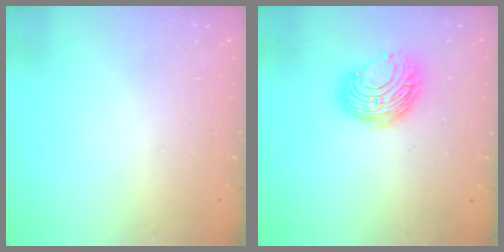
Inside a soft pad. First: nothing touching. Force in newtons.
{"total": 10.6, "press": 10.6, "slide": 0.5}